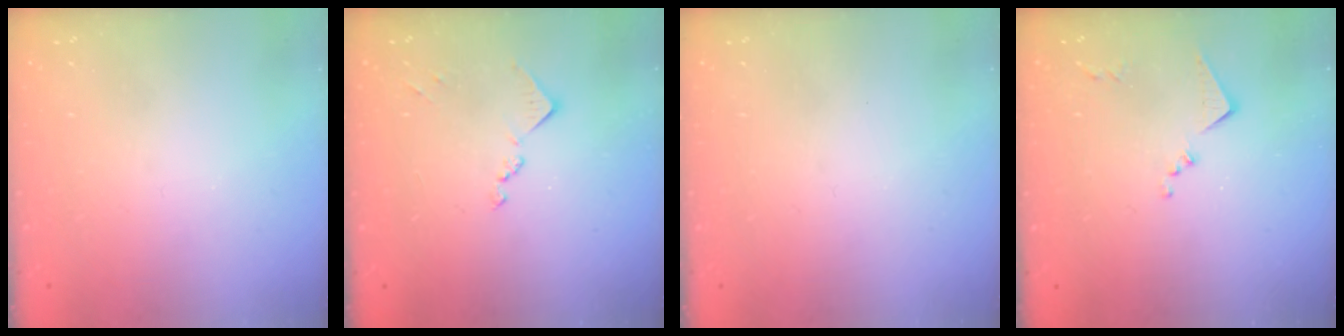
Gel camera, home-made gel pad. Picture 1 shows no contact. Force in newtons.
{"total": 8.9, "press": 8.9, "slide": 0.5}
{"total": 0.0}
{"total": 8.5, "press": 8.5, "slide": 0.4}